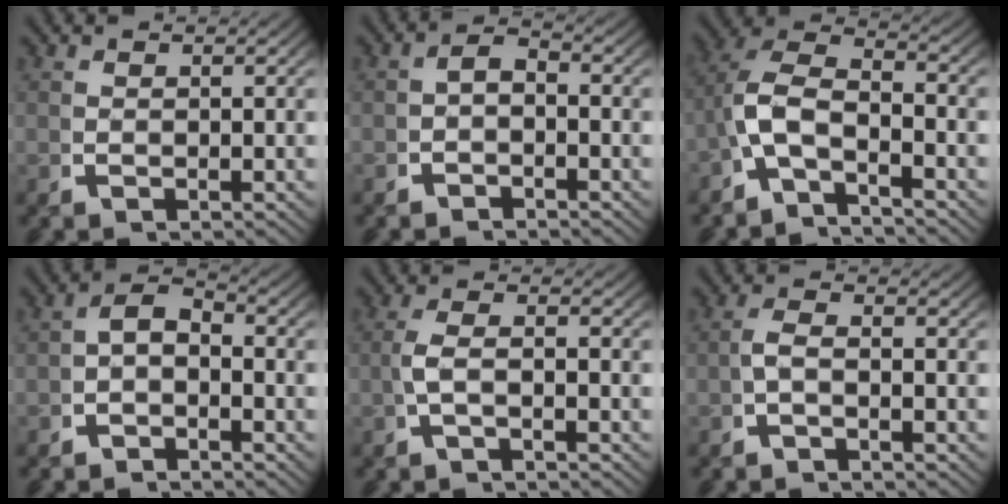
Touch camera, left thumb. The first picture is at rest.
{"total": 2.1, "force": [-1.1, 1.3, 1.3], "torque": [-0.022, -0.005, -0.017]}
{"total": 8.5, "force": [-1.2, 6.0, 5.8], "torque": [-0.139, -0.026, -0.026]}
{"total": 3.6, "force": [-1.2, 2.5, 2.3], "torque": [-0.034, -0.007, -0.020]}
{"total": 2.3, "force": [-0.8, 0.6, 2.0], "torque": [-0.052, -0.001, -0.013]}
{"total": 1.8, "force": [-0.9, 0.6, 1.4], "torque": [-0.029, -0.001, -0.018]}